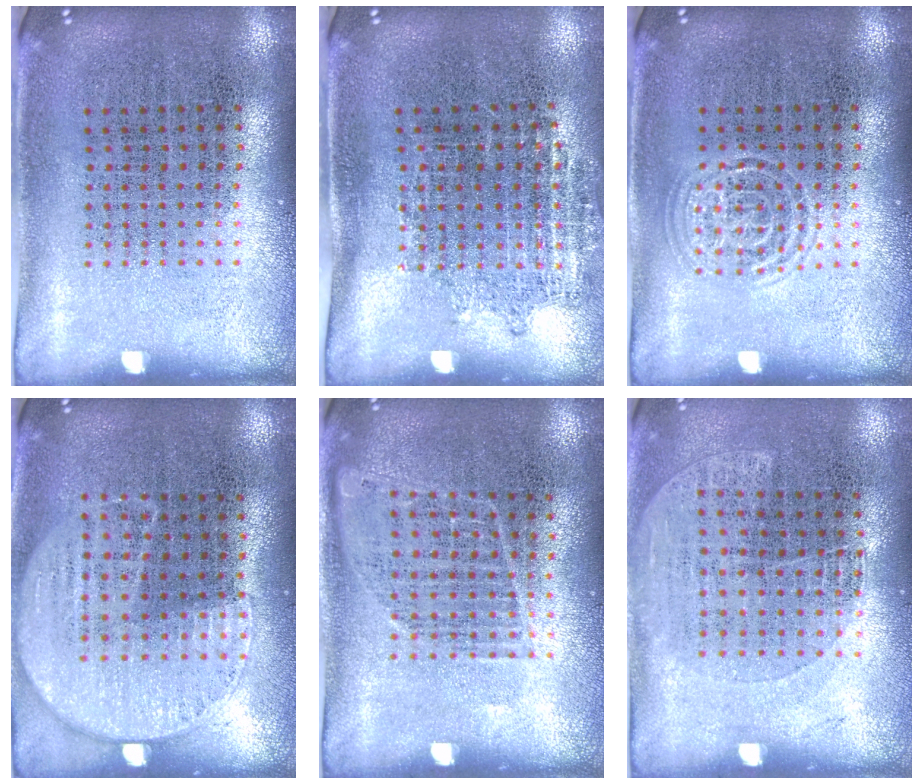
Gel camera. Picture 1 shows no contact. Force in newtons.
{"total": 1.1, "press": 0.9, "slide": 0.7}
{"total": 1.0, "press": 1.0, "slide": 0.1}
{"total": 1.2, "press": 1.0, "slide": 0.6}
{"total": 0.9, "press": 0.9, "slide": 0.3}
{"total": 1.1, "press": 0.9, "slide": 0.6}